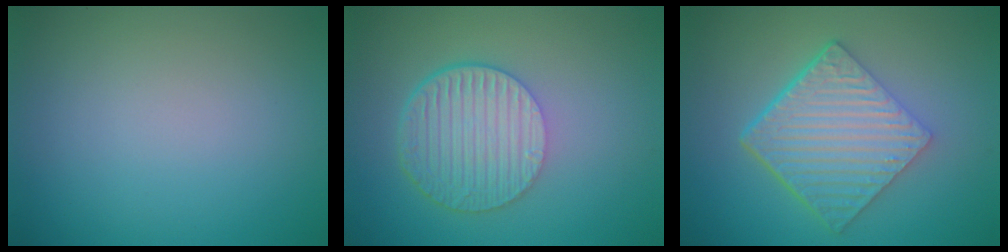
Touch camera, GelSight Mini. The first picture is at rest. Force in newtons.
{"total": 6.5, "press": 4.4, "slide": 4.8}
{"total": 7.0, "press": 4.6, "slide": 5.2}